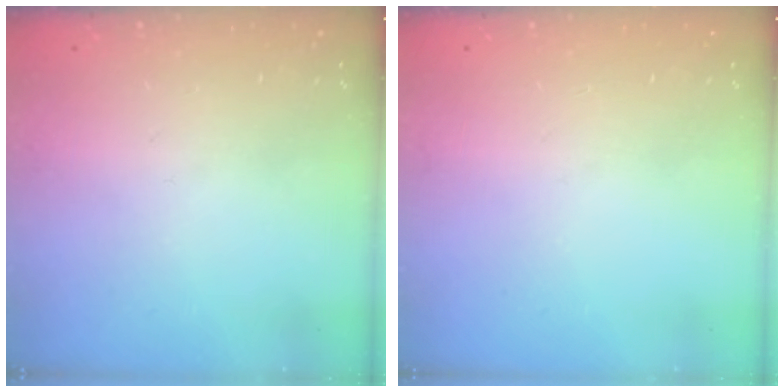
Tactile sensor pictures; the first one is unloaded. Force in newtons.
{"total": 0.0}